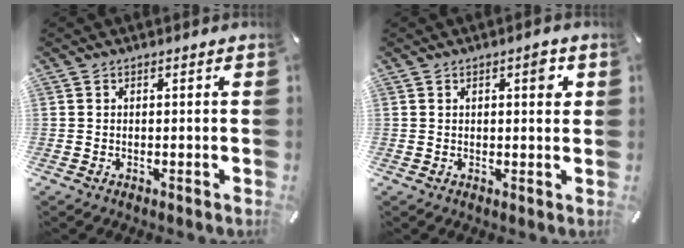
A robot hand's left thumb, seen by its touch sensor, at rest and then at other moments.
{"total": 3.7, "force": [1.5, 1.4, 3.1], "torque": [-0.032, -0.005, 0.015]}